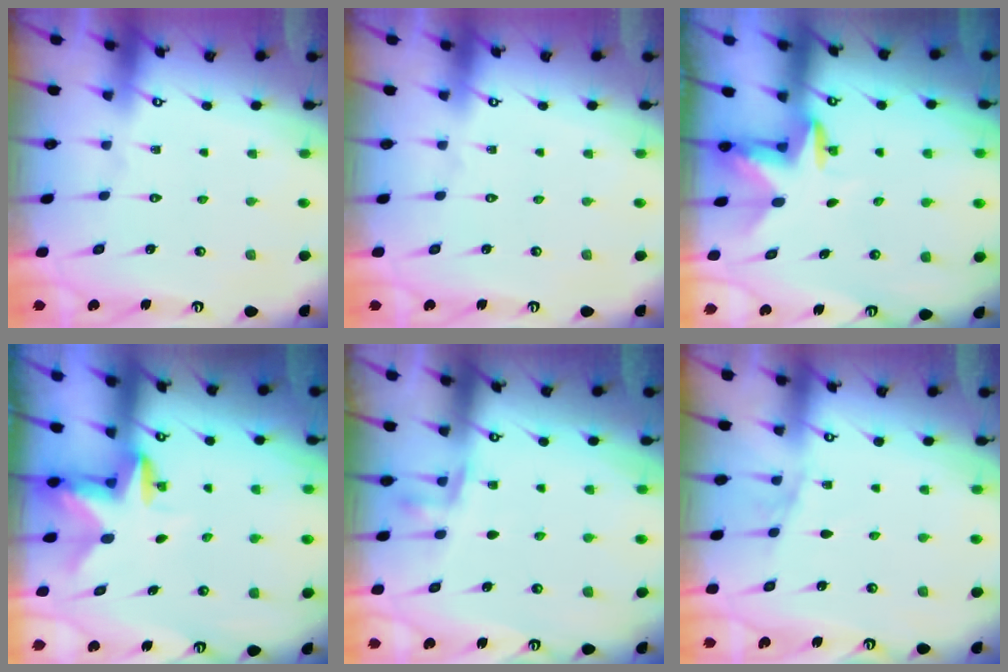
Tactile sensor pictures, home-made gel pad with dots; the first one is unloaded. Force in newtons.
{"total": 0.0}
{"total": 2.9, "press": 2.8, "slide": 0.7}
{"total": 2.5, "press": 2.5, "slide": 0.5}
{"total": 3.8, "press": 3.7, "slide": 1.0}
{"total": 6.0, "press": 5.3, "slide": 2.8}